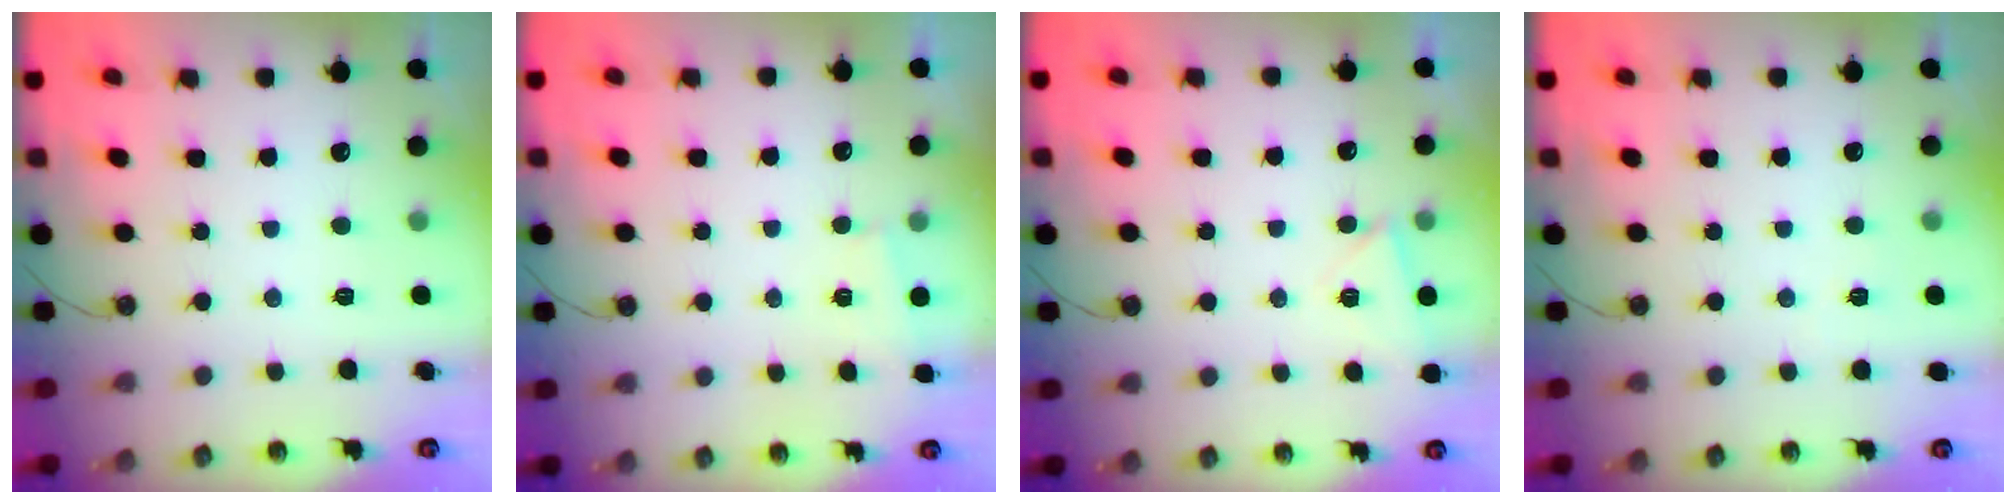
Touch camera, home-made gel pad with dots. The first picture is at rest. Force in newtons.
{"total": 1.1, "press": 1.1, "slide": 0.1}
{"total": 4.3, "press": 3.4, "slide": 2.6}
{"total": 2.9, "press": 1.6, "slide": 2.4}